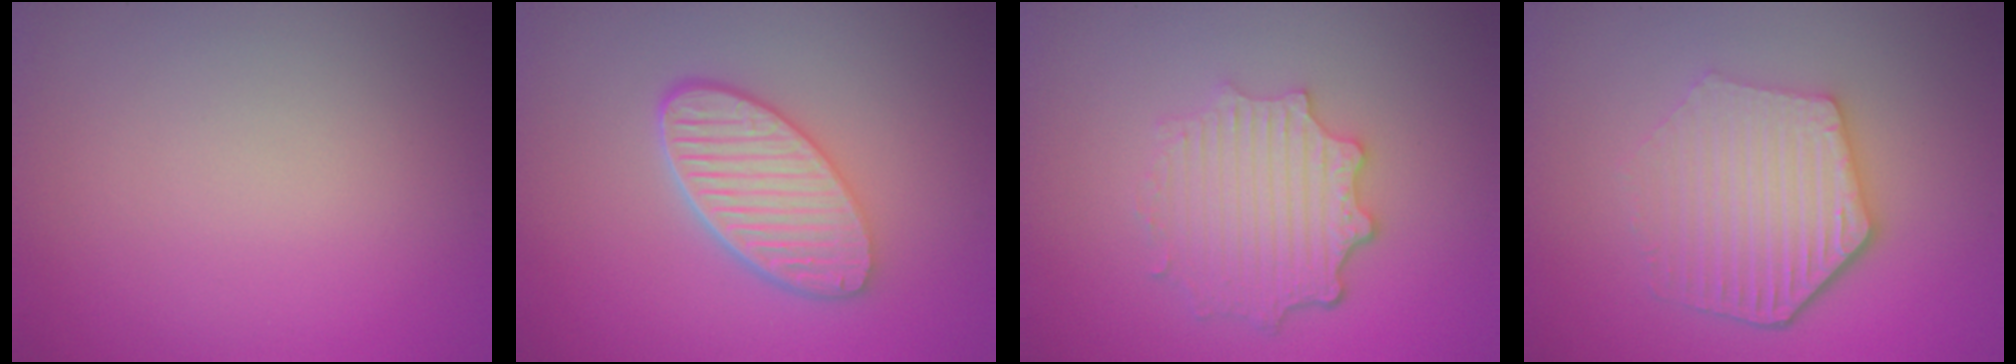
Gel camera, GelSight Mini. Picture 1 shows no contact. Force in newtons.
{"total": 5.5, "press": 4.4, "slide": 3.3}
{"total": 4.6, "press": 3.6, "slide": 2.8}
{"total": 5.8, "press": 4.4, "slide": 3.7}